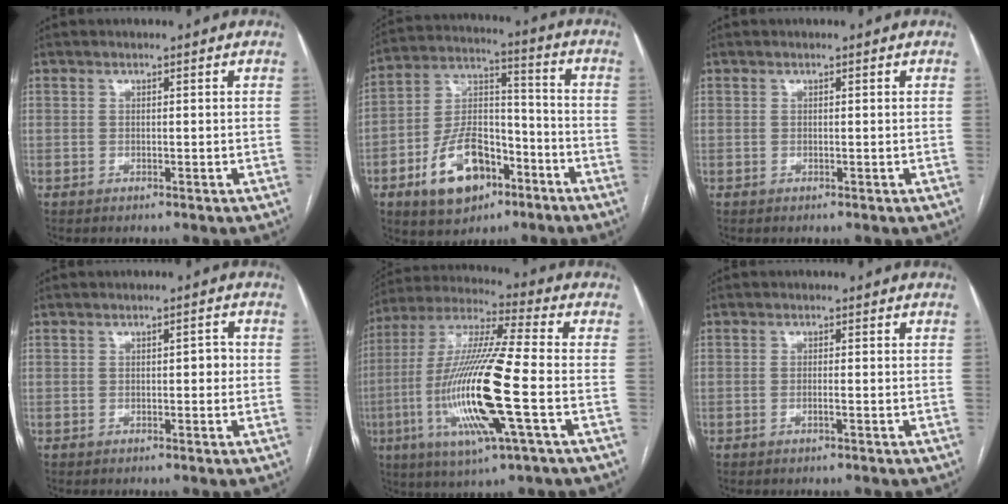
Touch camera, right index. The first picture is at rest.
{"total": 13.9, "force": [-7.0, 7.8, 9.2], "torque": [-0.177, 0.020, -0.115]}
{"total": 0.0}
{"total": 1.8, "force": [0.0, 0.8, 1.6], "torque": [-0.016, 0.007, -0.001]}
{"total": 19.5, "force": [-4.6, 1.1, 18.9], "torque": [-0.393, -0.016, -0.088]}
{"total": 0.8, "force": [-0.3, -0.1, 0.7], "torque": [-0.014, 0.000, -0.006]}